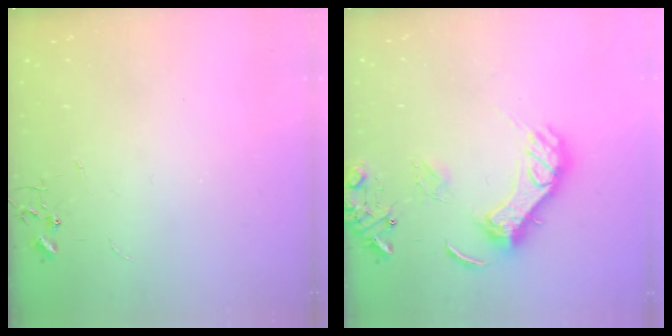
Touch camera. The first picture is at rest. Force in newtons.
{"total": 16.7, "press": 16.7, "slide": 1.5}